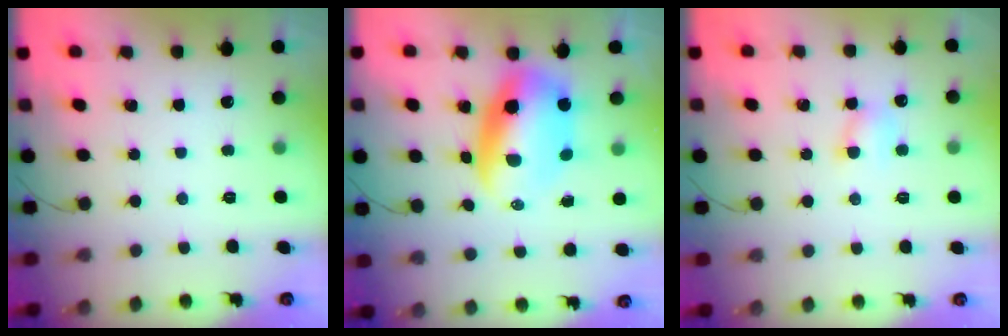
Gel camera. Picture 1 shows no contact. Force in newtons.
{"total": 10.9, "press": 10.6, "slide": 2.6}
{"total": 5.3, "press": 5.2, "slide": 0.7}